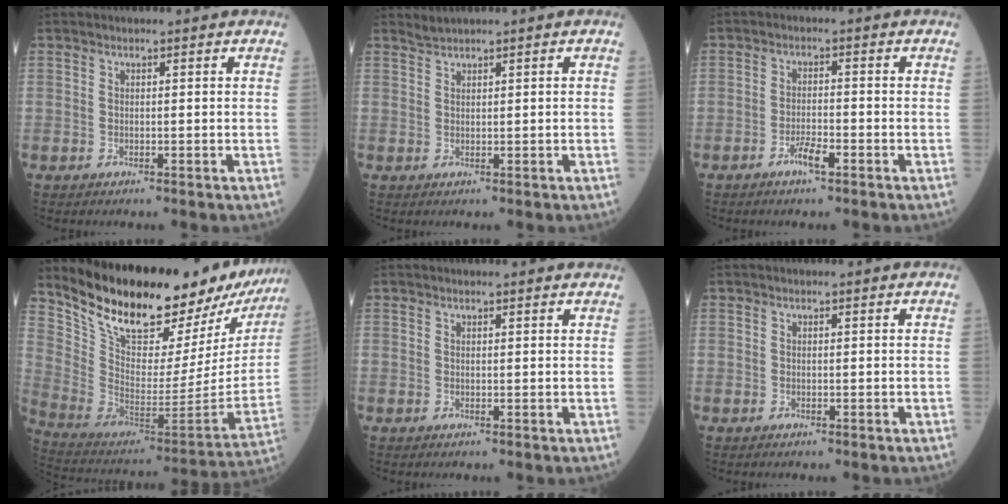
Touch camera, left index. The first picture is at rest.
{"total": 1.1, "force": [1.0, -0.2, 0.2], "torque": [-0.005, 0.008, 0.027]}
{"total": 3.0, "force": [-1.9, 0.5, 2.3], "torque": [-0.046, 0.000, -0.034]}
{"total": 28.6, "force": [24.2, 8.0, 13.1], "torque": [-0.221, -0.071, 0.350]}
{"total": 3.6, "force": [3.5, 0.5, 0.7], "torque": [-0.014, 0.010, 0.033]}
{"total": 0.0}